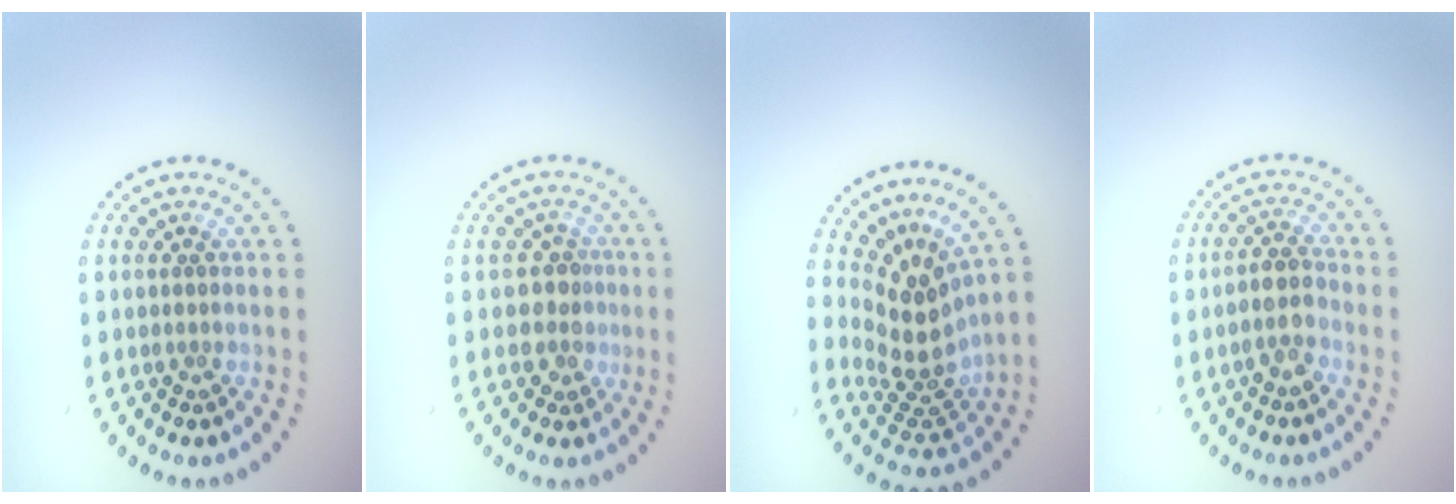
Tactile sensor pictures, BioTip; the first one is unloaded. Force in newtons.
{"total": 2.4, "press": 1.9, "slide": 1.5}
{"total": 4.2, "press": 2.9, "slide": 3.0}
{"total": 2.3, "press": 2.1, "slide": 0.8}